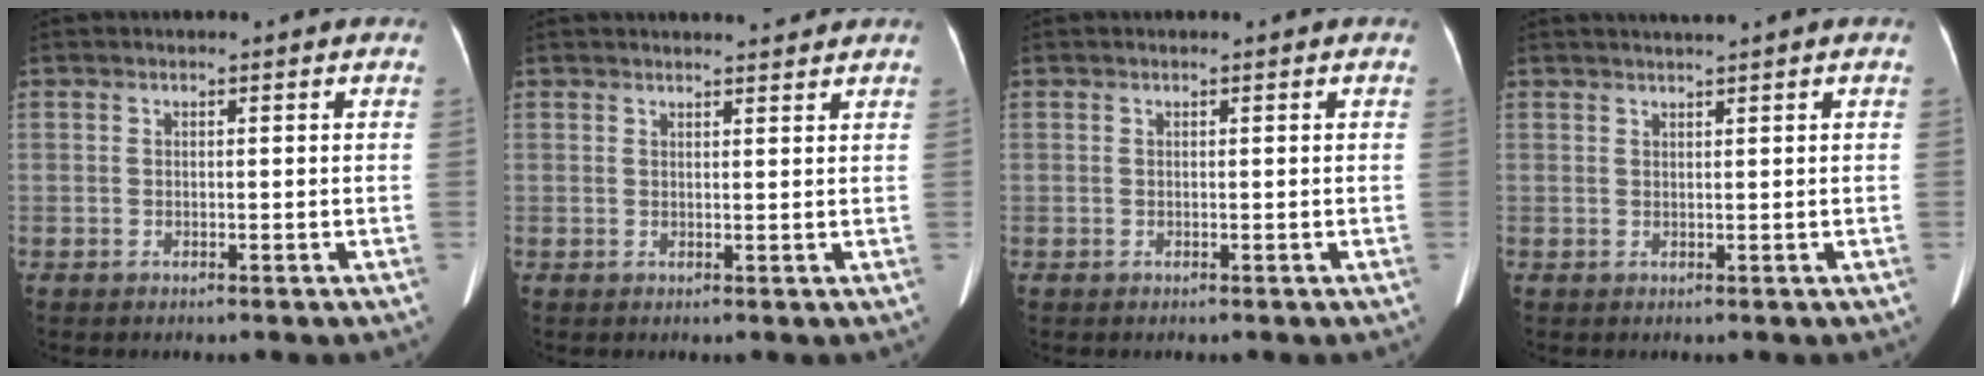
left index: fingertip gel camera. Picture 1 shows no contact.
{"total": 3.5, "force": [3.3, 0.1, 1.0], "torque": [-0.017, 0.004, 0.041]}
{"total": 0.0}
{"total": 1.5, "force": [1.3, -0.5, 0.6], "torque": [-0.010, 0.004, 0.026]}